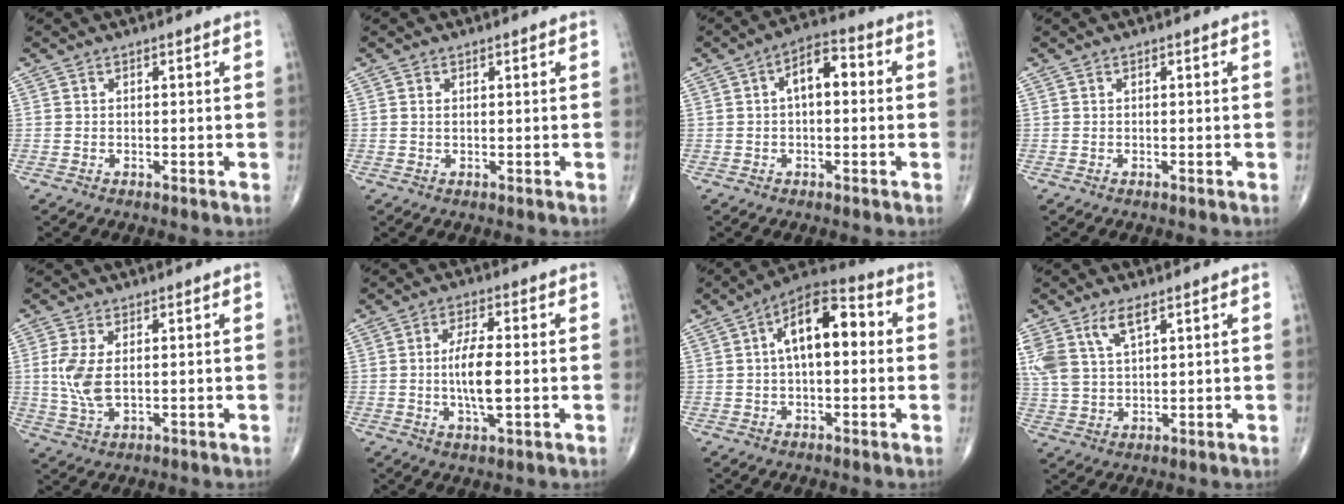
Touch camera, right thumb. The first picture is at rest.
{"total": 0.8, "force": [0.2, 0.4, 0.7], "torque": [-0.018, 0.002, 0.006]}
{"total": 7.2, "force": [0.9, 3.7, 6.1], "torque": [-0.086, 0.026, 0.006]}
{"total": 0.0}
{"total": 6.8, "force": [0.7, 3.3, 5.9], "torque": [-0.139, -0.006, 0.020]}
{"total": 8.3, "force": [-0.5, 2.7, 7.9], "torque": [-0.151, -0.003, -0.011]}
{"total": 12.8, "force": [2.0, 6.2, 11.0], "torque": [-0.169, 0.035, 0.020]}
{"total": 9.6, "force": [4.8, 4.5, 7.0], "torque": [-0.158, -0.006, 0.102]}